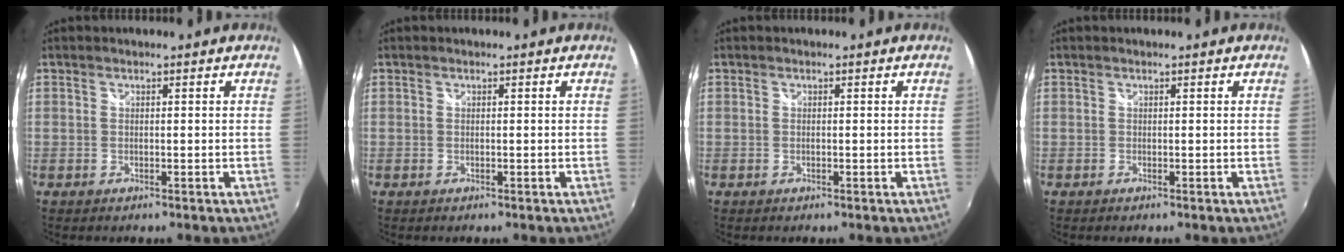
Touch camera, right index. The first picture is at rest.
{"total": 0.0}
{"total": 0.0}
{"total": 0.0}